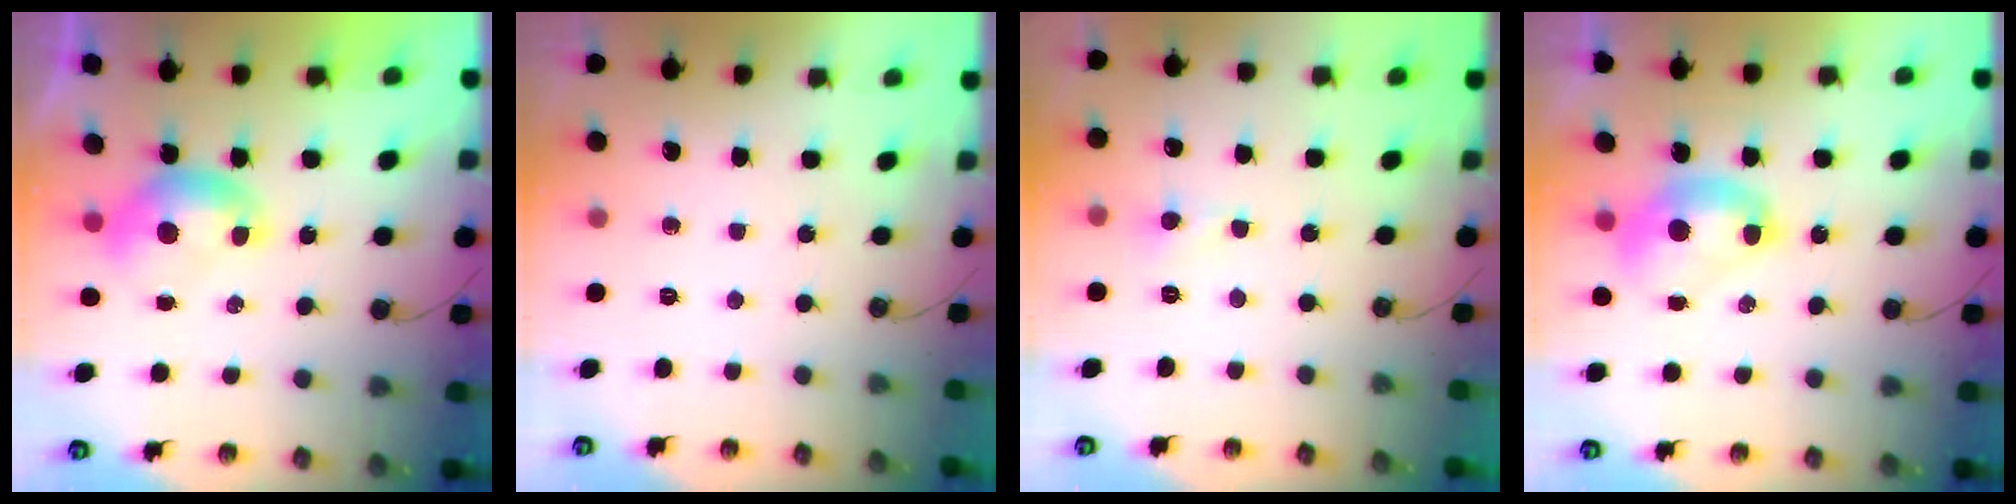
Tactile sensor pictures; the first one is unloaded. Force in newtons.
{"total": 0.0}
{"total": 1.4, "press": 1.2, "slide": 0.6}
{"total": 2.5, "press": 2.5, "slide": 0.1}